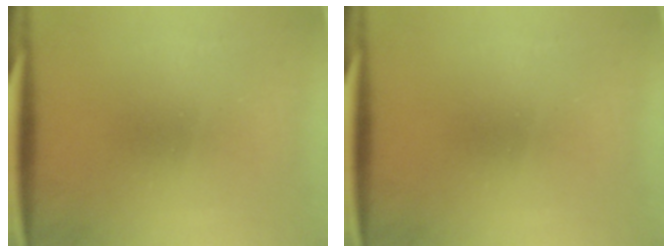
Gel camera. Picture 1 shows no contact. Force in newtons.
{"total": 0.0}